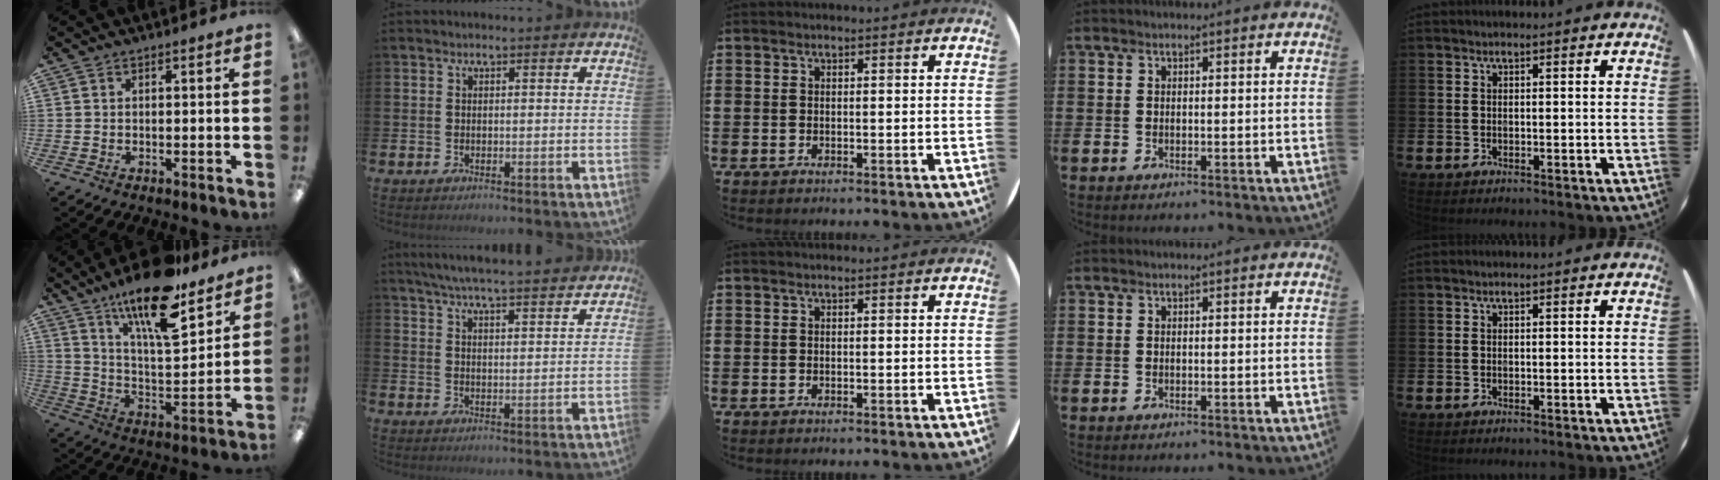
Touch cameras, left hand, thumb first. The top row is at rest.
{"thumb": {"total": 19.2, "force": [13.9, 5.5, 12.0], "torque": [-0.201, -0.086, 0.229]}, "index": {"total": 6.2, "force": [6.0, -0.2, 1.5], "torque": [-0.046, -0.038, 0.106]}}